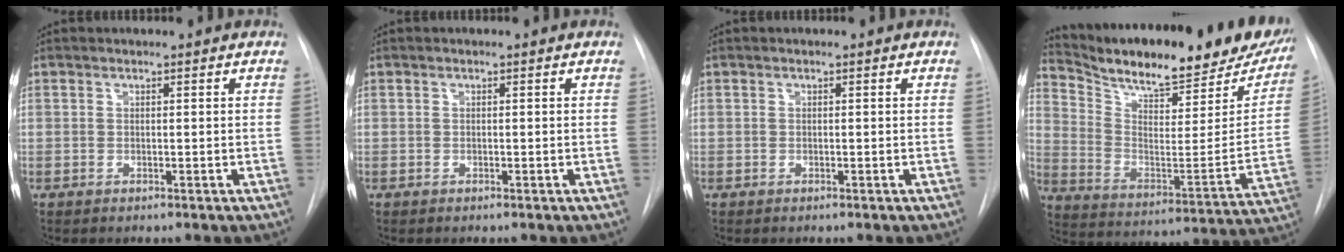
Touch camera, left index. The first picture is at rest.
{"total": 0.0}
{"total": 0.0}
{"total": 29.0, "force": [24.3, 6.3, 14.4], "torque": [-0.230, -0.054, 0.336]}